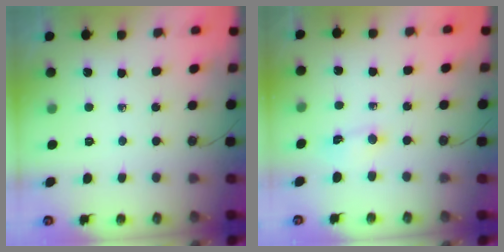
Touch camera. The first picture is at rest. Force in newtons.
{"total": 2.5, "press": 2.5, "slide": 0.4}